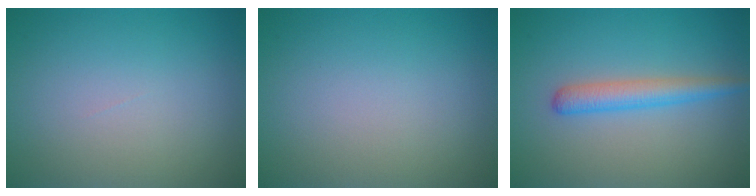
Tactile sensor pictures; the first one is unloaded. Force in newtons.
{"total": 0.0}
{"total": 2.8, "press": 2.8, "slide": 0.1}